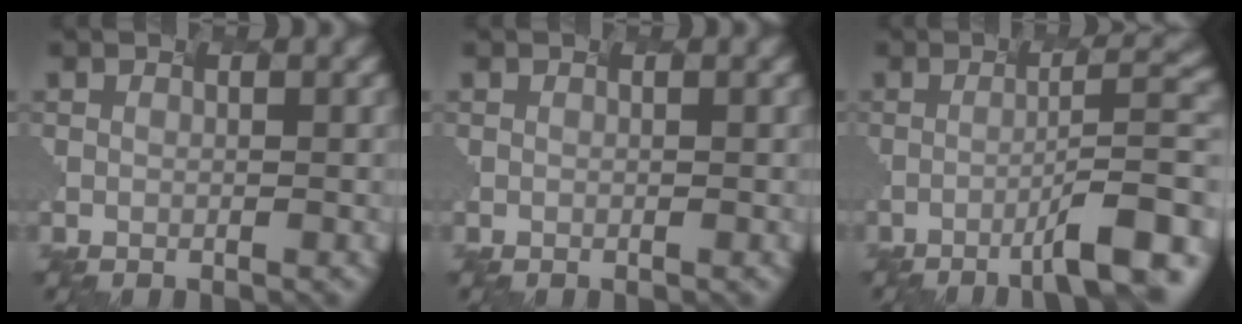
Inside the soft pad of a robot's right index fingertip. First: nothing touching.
{"total": 0.0}
{"total": 9.5, "force": [-3.4, 1.6, 8.8], "torque": [-0.108, 0.008, -0.048]}